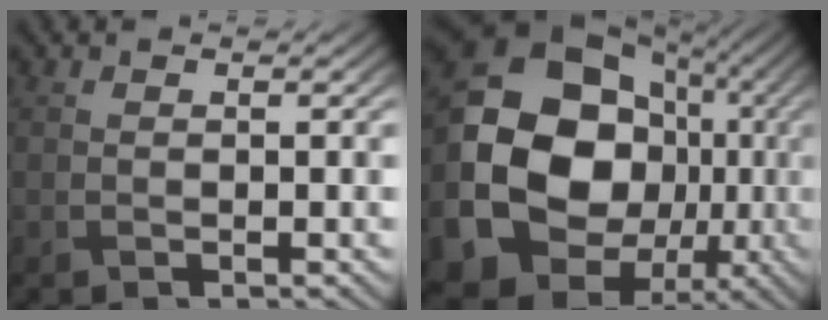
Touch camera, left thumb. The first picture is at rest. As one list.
[{"total": 20.0, "force": [-2.9, 16.5, 10.9], "torque": [-0.231, -0.036, -0.038]}]